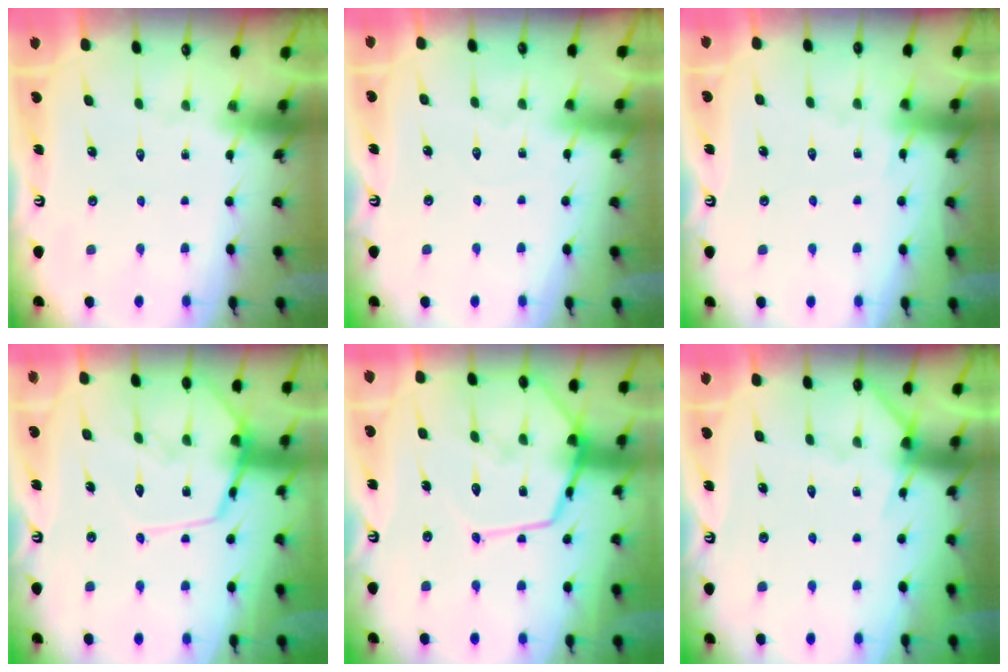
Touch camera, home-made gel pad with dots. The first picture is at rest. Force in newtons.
{"total": 2.7, "press": 2.7, "slide": 0.3}
{"total": 5.0, "press": 5.0, "slide": 0.6}
{"total": 12.7, "press": 12.6, "slide": 1.2}
{"total": 15.9, "press": 15.9, "slide": 1.4}
{"total": 5.3, "press": 5.2, "slide": 0.4}